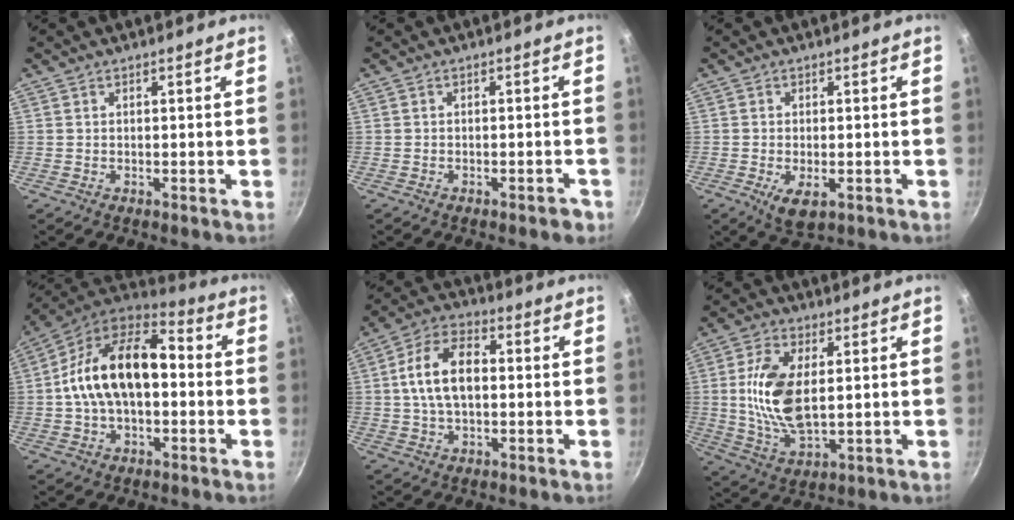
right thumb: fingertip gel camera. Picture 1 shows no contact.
{"total": 1.8, "force": [-1.2, 0.7, 1.1], "torque": [-0.016, 0.008, -0.015]}
{"total": 3.0, "force": [-1.0, 1.5, 2.4], "torque": [-0.043, 0.001, -0.012]}
{"total": 19.6, "force": [0.3, 11.3, 15.9], "torque": [-0.265, 0.041, -0.001]}
{"total": 11.6, "force": [0.7, 6.7, 9.4], "torque": [-0.171, 0.025, 0.008]}
{"total": 13.1, "force": [1.4, 6.5, 11.3], "torque": [-0.223, -0.011, 0.033]}